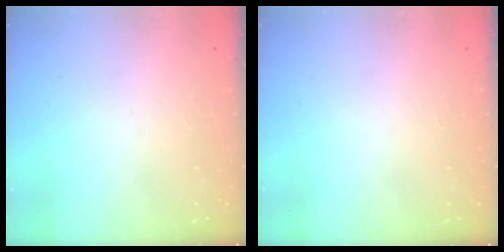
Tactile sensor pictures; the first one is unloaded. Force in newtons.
{"total": 0.0}